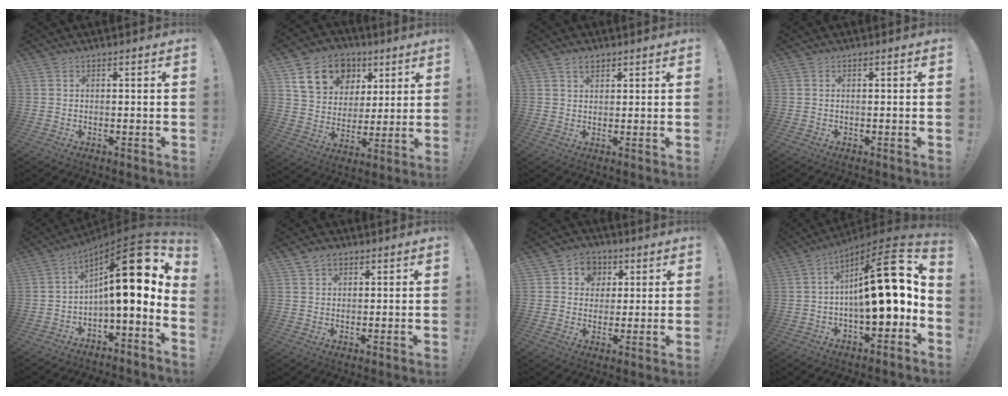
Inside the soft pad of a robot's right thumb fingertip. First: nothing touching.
{"total": 16.9, "force": [8.2, 12.8, 7.4], "torque": [-0.109, -0.029, 0.165]}
{"total": 3.3, "force": [2.2, 1.9, 1.6], "torque": [-0.022, -0.006, 0.038]}
{"total": 0.0}
{"total": 19.3, "force": [5.1, 5.3, 17.8], "torque": [-0.267, -0.030, 0.084]}
{"total": 3.2, "force": [2.0, 2.2, 1.2], "torque": [-0.013, -0.007, 0.035]}
{"total": 7.5, "force": [2.0, 7.0, 1.9], "torque": [-0.020, -0.012, 0.041]}
{"total": 20.0, "force": [1.8, 5.9, 19.0], "torque": [-0.278, -0.009, 0.025]}